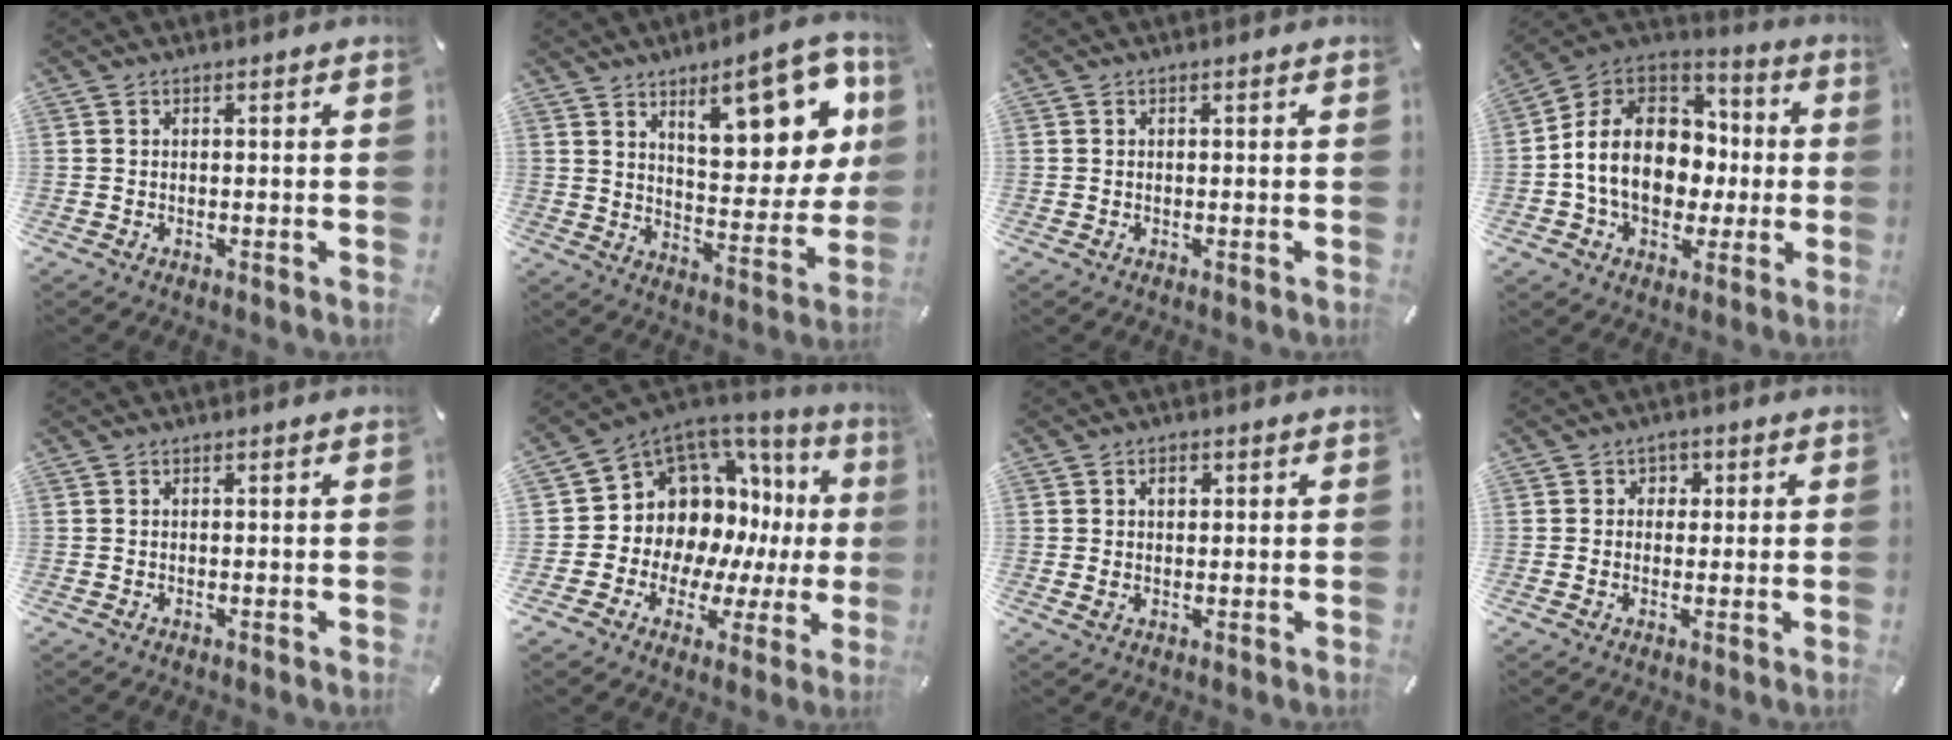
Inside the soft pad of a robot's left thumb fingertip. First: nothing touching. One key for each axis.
{"total": 17.4, "fx": 9.9, "fy": 7.3, "fz": 12.3, "tx": -0.153, "ty": -0.060, "tz": 0.160}
{"total": 0.0}
{"total": 16.7, "fx": -1.7, "fy": 13.7, "fz": 9.4, "tx": -0.197, "ty": 0.016, "tz": -0.028}
{"total": 0.0}
{"total": 12.3, "fx": 4.6, "fy": 10.5, "fz": 4.4, "tx": -0.068, "ty": -0.076, "tz": 0.101}
{"total": 3.0, "fx": 0.6, "fy": 2.2, "fz": 1.8, "tx": -0.015, "ty": -0.002, "tz": 0.004}
{"total": 2.8, "fx": -0.2, "fy": 2.6, "fz": 1.1, "tx": -0.009, "ty": 0.001, "tz": -0.010}